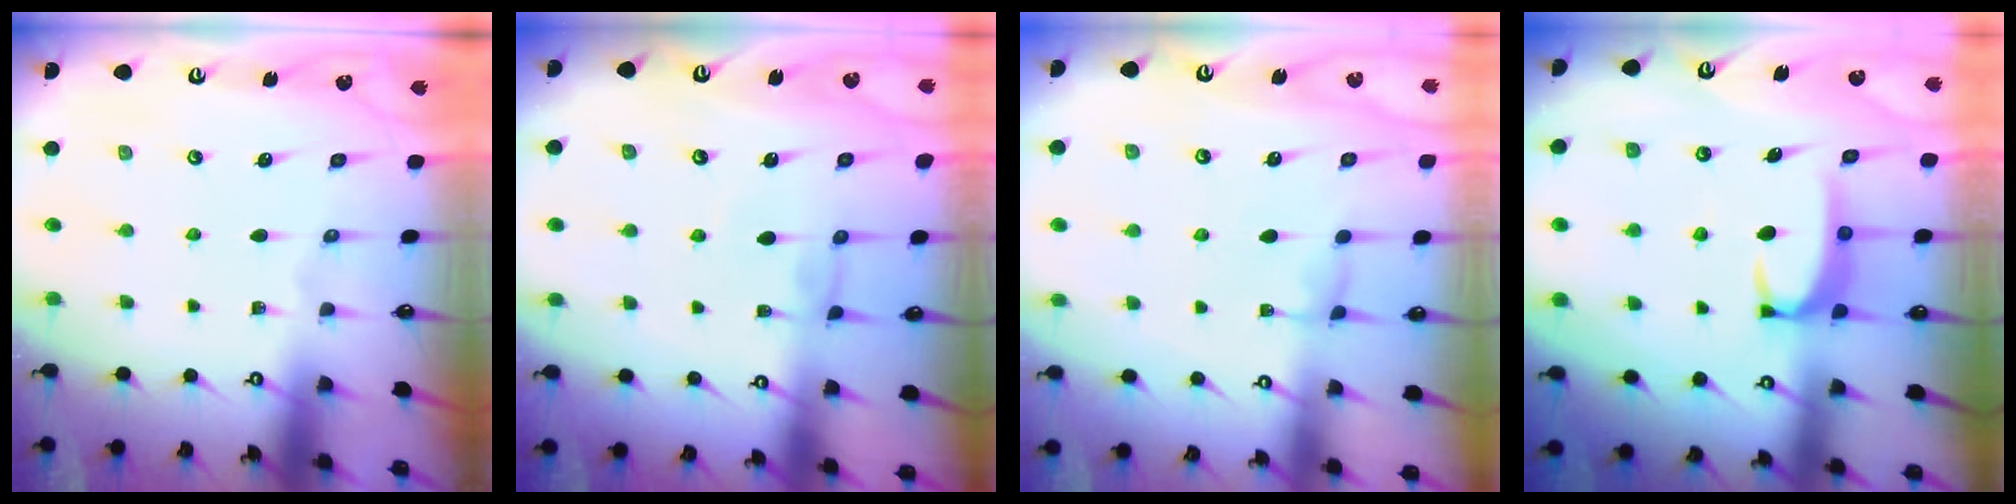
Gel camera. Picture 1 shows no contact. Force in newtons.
{"total": 0.8, "press": 0.8, "slide": 0.3}
{"total": 2.1, "press": 2.1, "slide": 0.3}
{"total": 2.7, "press": 2.6, "slide": 0.5}